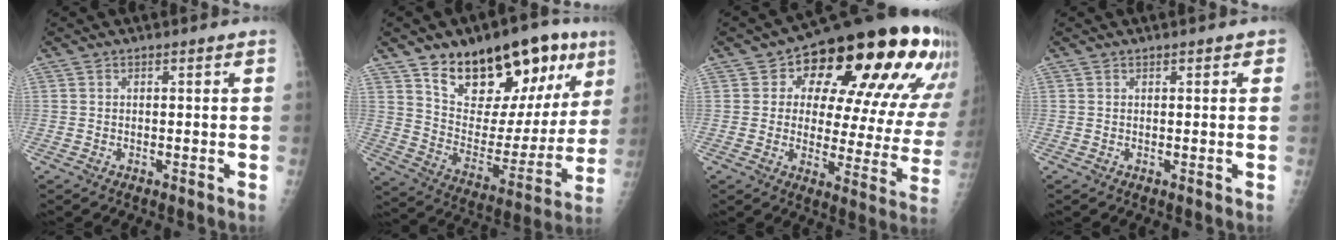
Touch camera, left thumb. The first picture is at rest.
{"total": 24.4, "force": [14.1, 12.3, 15.7], "torque": [-0.184, -0.044, 0.229]}
{"total": 27.2, "force": [11.6, 13.1, 20.8], "torque": [-0.231, 0.007, 0.161]}
{"total": 1.0, "force": [0.6, 0.5, 0.7], "torque": [-0.002, 0.001, 0.003]}